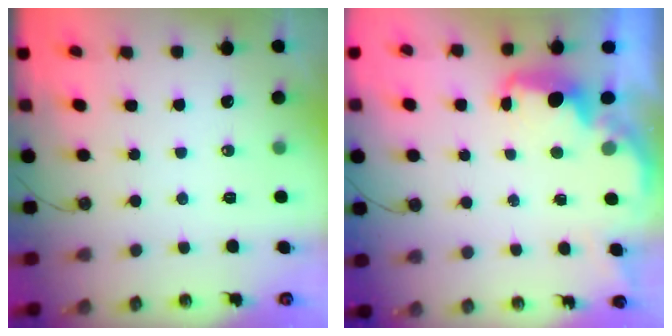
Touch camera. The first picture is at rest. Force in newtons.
{"total": 2.0, "press": 1.9, "slide": 0.6}